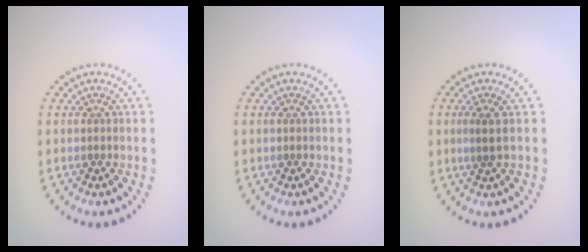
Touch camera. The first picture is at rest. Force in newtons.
{"total": 0.0}
{"total": 1.3, "press": 1.0, "slide": 0.8}